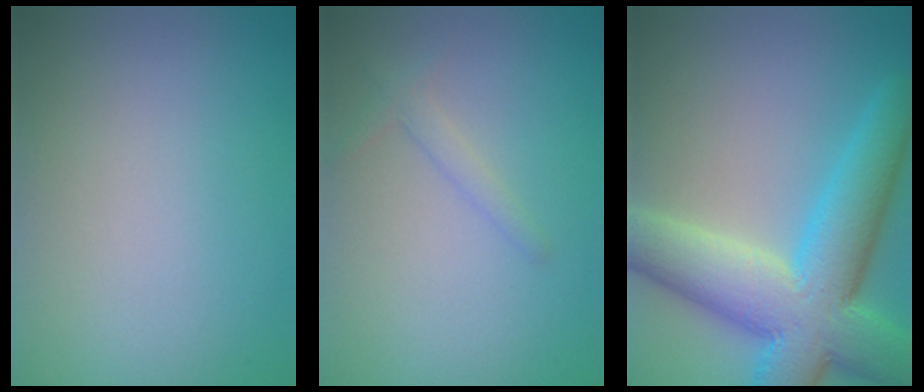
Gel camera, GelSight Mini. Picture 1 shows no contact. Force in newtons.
{"total": 1.4, "press": 1.4, "slide": 0.0}
{"total": 11.2, "press": 11.2, "slide": 0.4}